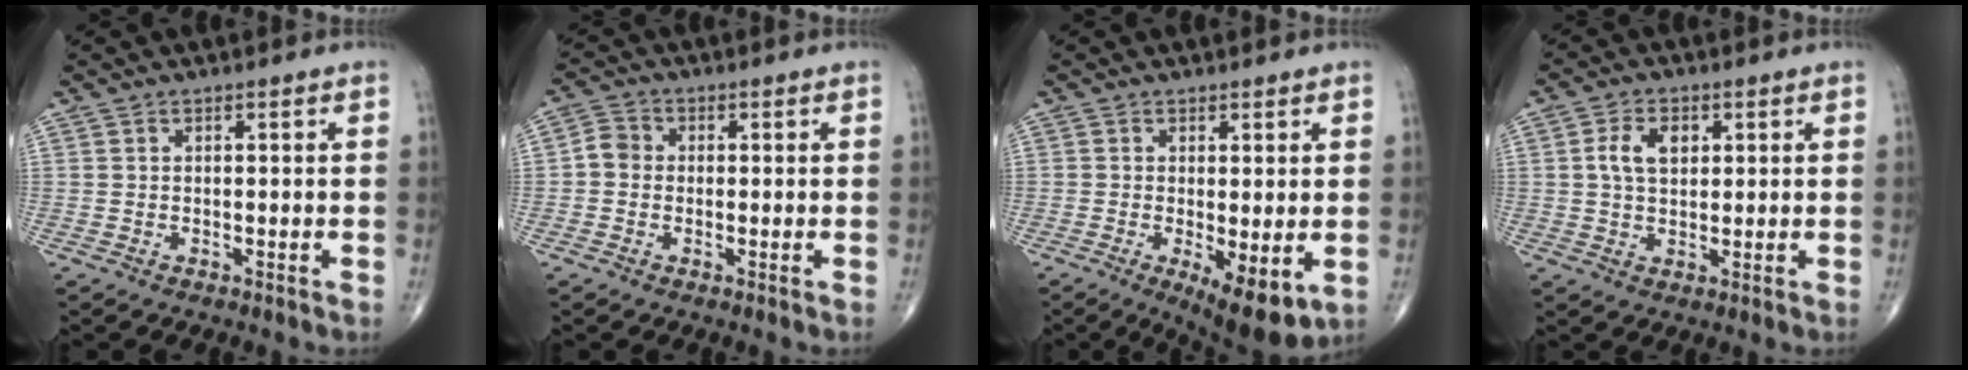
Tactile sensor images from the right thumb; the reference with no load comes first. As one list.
[{"total": 3.3, "force": [-0.4, 3.0, 1.5], "torque": [-0.015, 0.010, -0.015]}, {"total": 8.7, "force": [-2.0, 3.0, 8.0], "torque": [-0.116, -0.024, -0.024]}, {"total": 5.8, "force": [1.4, 3.7, 4.2], "torque": [-0.069, 0.002, 0.024]}]